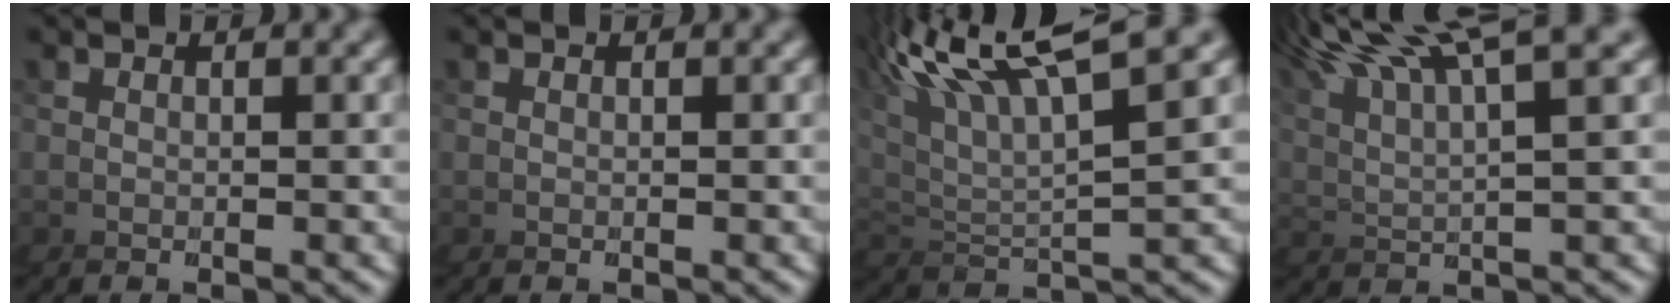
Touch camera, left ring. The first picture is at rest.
{"total": 0.0}
{"total": 3.2, "force": [2.7, -1.6, -0.3], "torque": [-0.033, 0.033, 0.031]}
{"total": 5.5, "force": [5.2, 0.5, 1.7], "torque": [-0.074, 0.034, 0.069]}